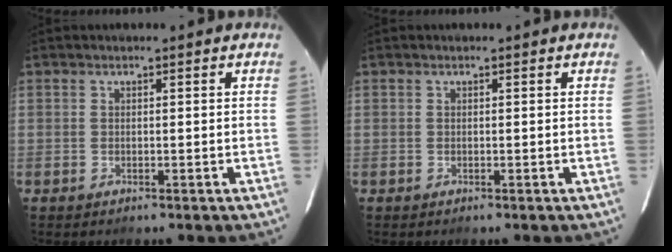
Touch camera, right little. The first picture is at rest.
{"total": 0.0}